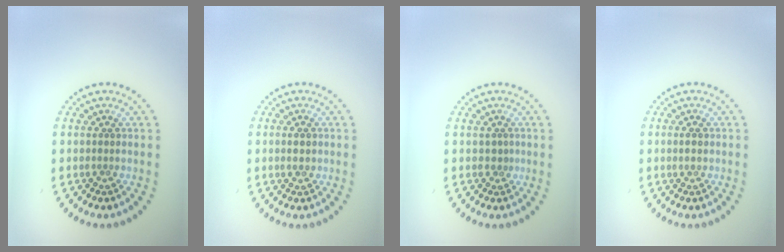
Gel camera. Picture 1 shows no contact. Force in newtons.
{"total": 1.0, "press": 1.0, "slide": 0.1}
{"total": 0.6, "press": 0.3, "slide": 0.5}
{"total": 1.1, "press": 1.0, "slide": 0.4}